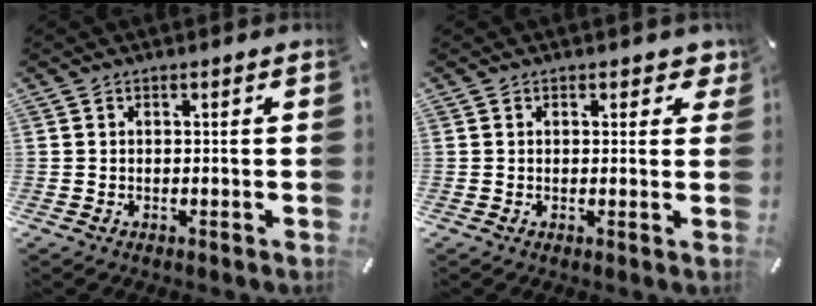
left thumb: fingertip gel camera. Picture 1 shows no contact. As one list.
[{"total": 2.2, "force": [1.1, 1.4, 1.2], "torque": [-0.003, -0.003, 0.014]}]